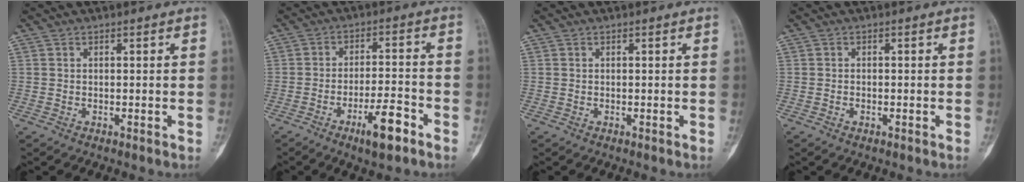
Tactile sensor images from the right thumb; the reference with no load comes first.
{"total": 8.3, "force": [-4.7, 2.2, 6.4], "torque": [-0.106, 0.027, -0.074]}
{"total": 0.0}
{"total": 0.8, "force": [-0.4, 0.5, 0.6], "torque": [-0.014, 0.007, -0.005]}